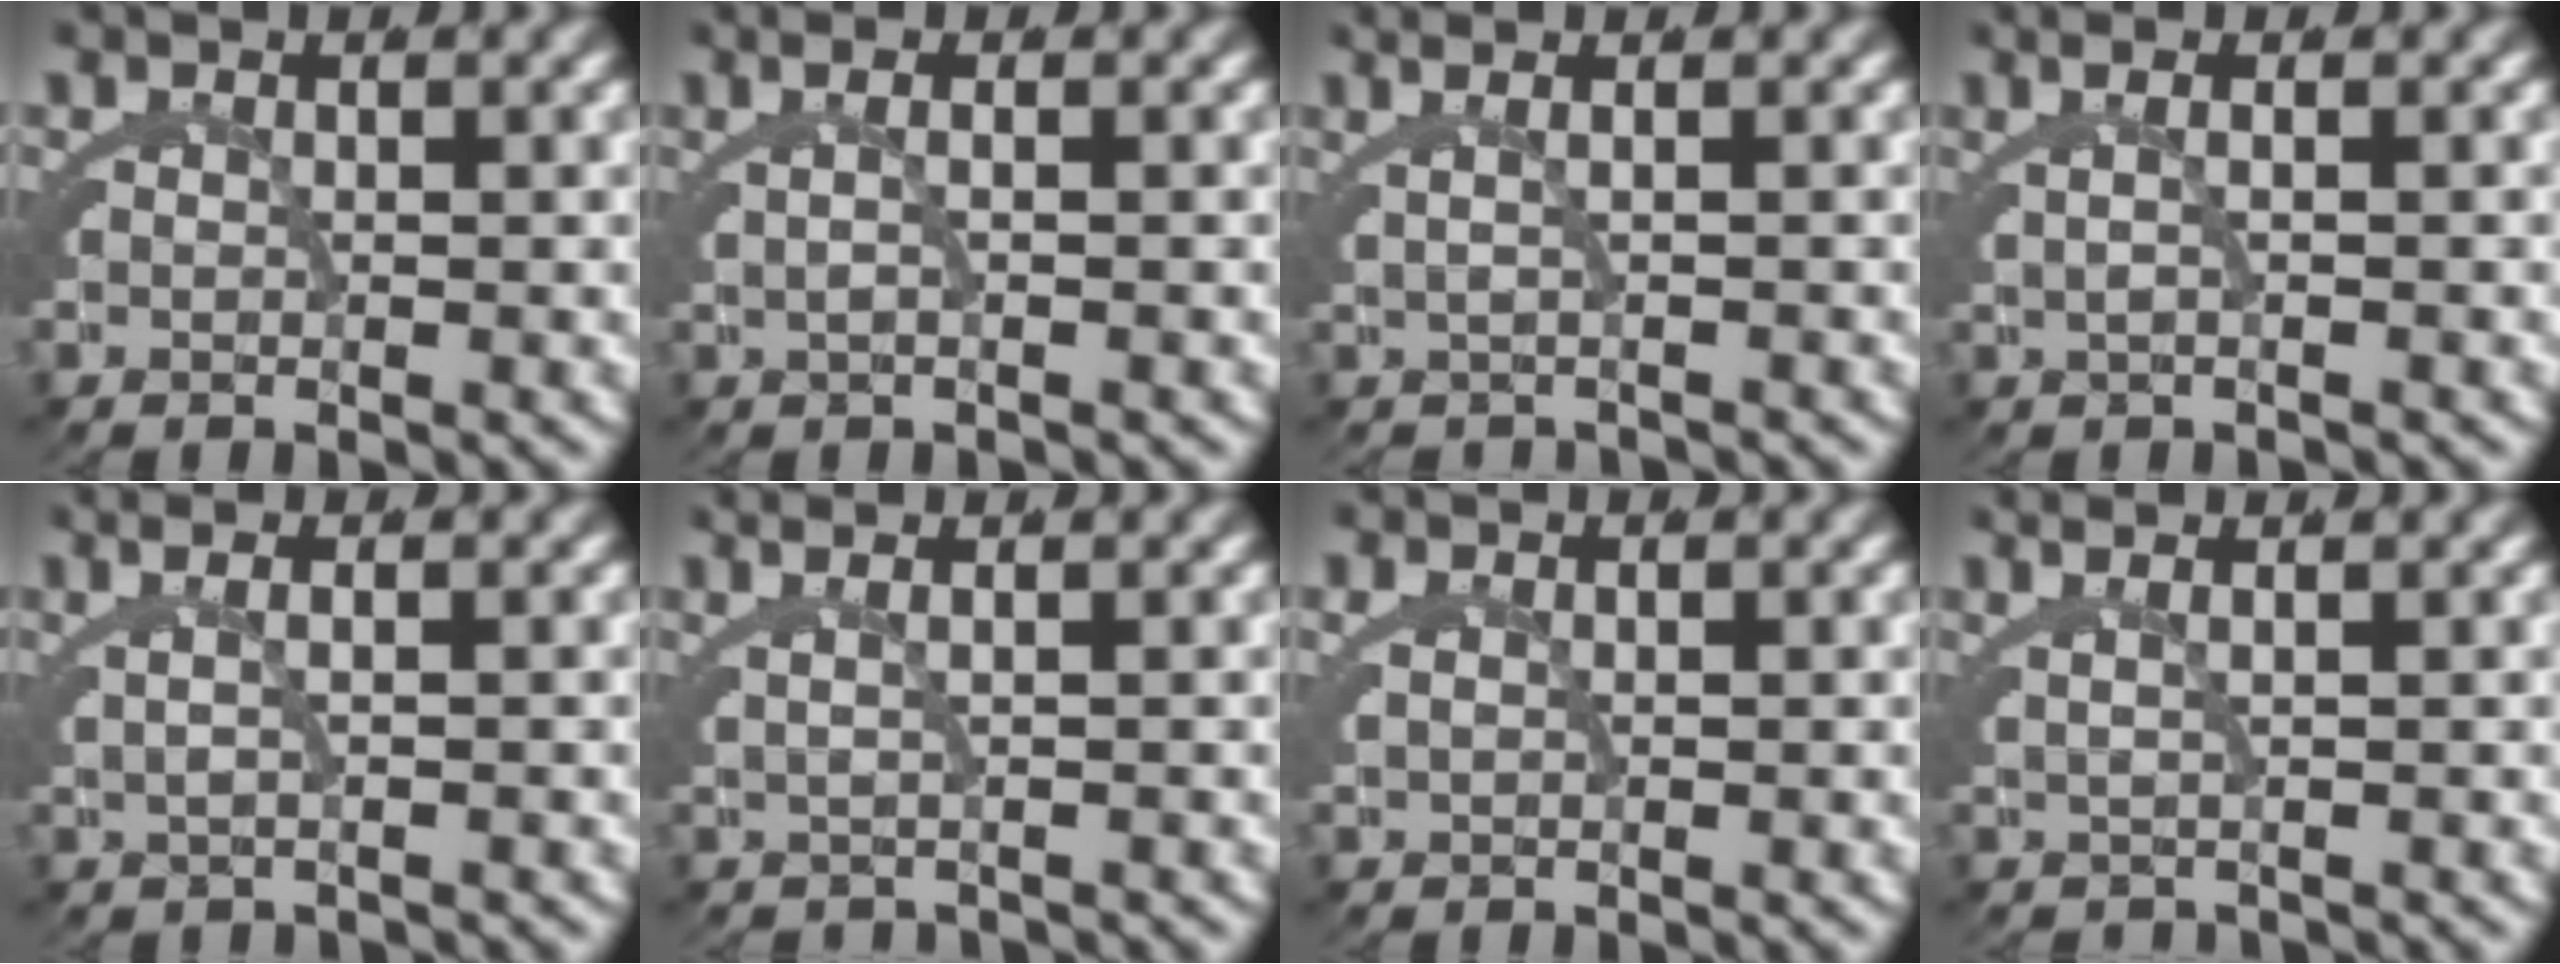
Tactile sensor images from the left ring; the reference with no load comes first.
{"total": 1.9, "force": [0.4, 0.0, 1.9], "torque": [-0.027, 0.015, 0.004]}
{"total": 2.3, "force": [0.2, 0.6, 2.2], "torque": [-0.028, 0.016, 0.004]}
{"total": 2.2, "force": [0.6, 0.1, 2.1], "torque": [-0.029, 0.020, 0.006]}
{"total": 2.5, "force": [0.6, 0.5, 2.3], "torque": [-0.032, 0.020, 0.007]}
{"total": 2.4, "force": [0.6, 0.6, 2.2], "torque": [-0.026, 0.018, 0.010]}
{"total": 1.0, "force": [0.4, 0.6, 0.8], "torque": [-0.021, 0.004, 0.010]}
{"total": 2.3, "force": [1.0, 0.6, 1.9], "torque": [-0.024, 0.016, 0.018]}